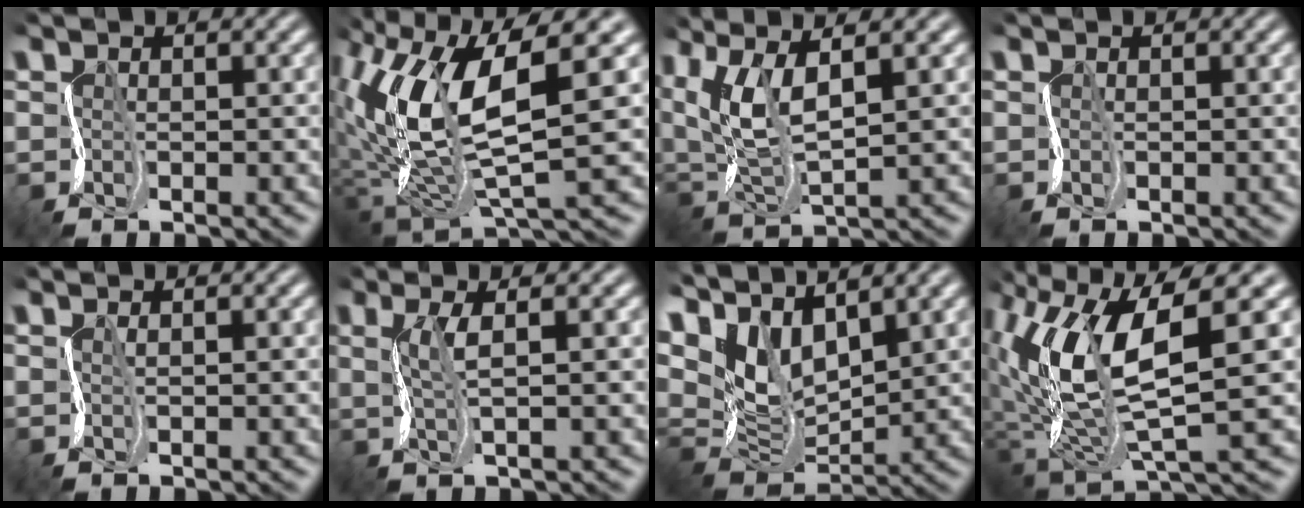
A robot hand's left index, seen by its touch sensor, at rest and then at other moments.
{"total": 10.4, "force": [2.1, 4.4, 9.2], "torque": [-0.202, -0.007, 0.040]}
{"total": 6.3, "force": [3.6, 2.2, 4.7], "torque": [-0.123, 0.015, 0.069]}
{"total": 0.0}
{"total": 0.6, "force": [0.5, -0.1, 0.1], "torque": [0.001, 0.002, 0.011]}
{"total": 1.9, "force": [1.2, 0.0, 1.4], "torque": [-0.034, 0.007, 0.024]}
{"total": 8.1, "force": [5.8, 3.5, 4.4], "torque": [-0.110, 0.012, 0.111]}
{"total": 9.2, "force": [2.0, 3.7, 8.2], "torque": [-0.181, -0.005, 0.043]}